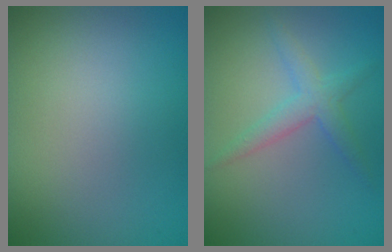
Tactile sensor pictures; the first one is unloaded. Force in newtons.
{"total": 2.4, "press": 2.4, "slide": 0.1}